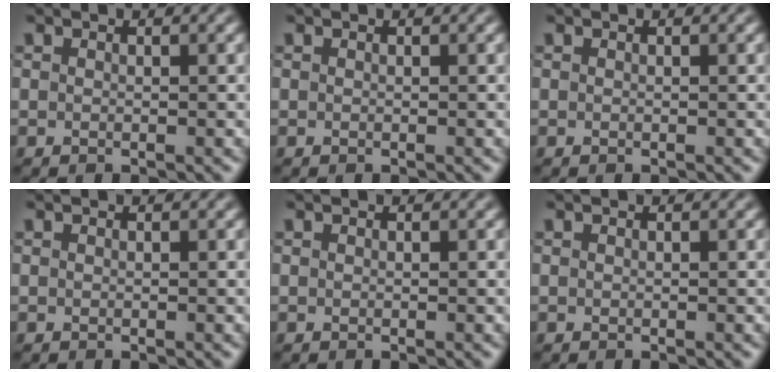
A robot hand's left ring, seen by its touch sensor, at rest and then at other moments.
{"total": 0.0}
{"total": 0.0}
{"total": 0.0}
{"total": 0.0}
{"total": 0.0}